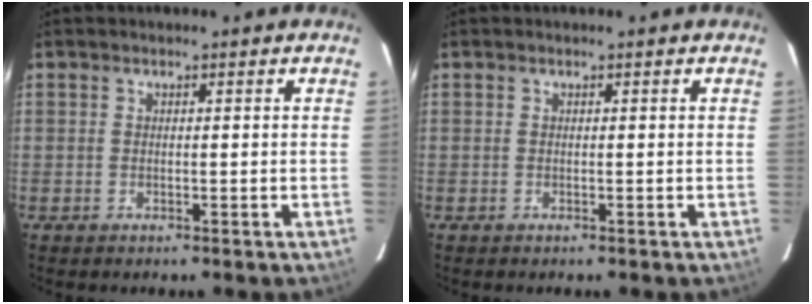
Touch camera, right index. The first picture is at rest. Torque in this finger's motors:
{"motor_torque": [0.00, 0.00, 0.00, 0.00]}